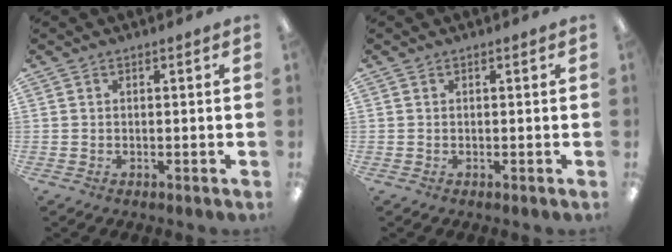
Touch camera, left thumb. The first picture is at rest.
{"total": 0.0}